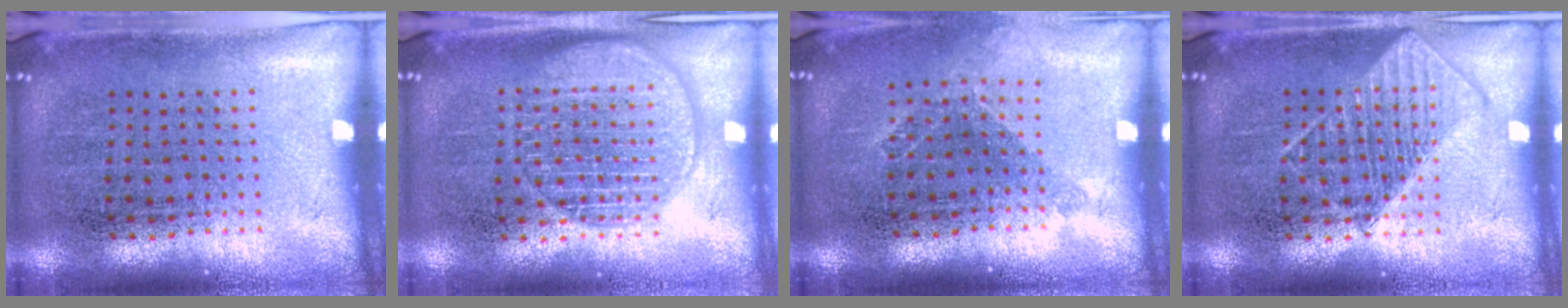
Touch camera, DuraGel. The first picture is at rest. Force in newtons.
{"total": 2.1, "press": 2.1, "slide": 0.3}
{"total": 1.0, "press": 0.9, "slide": 0.5}
{"total": 2.4, "press": 2.3, "slide": 0.4}